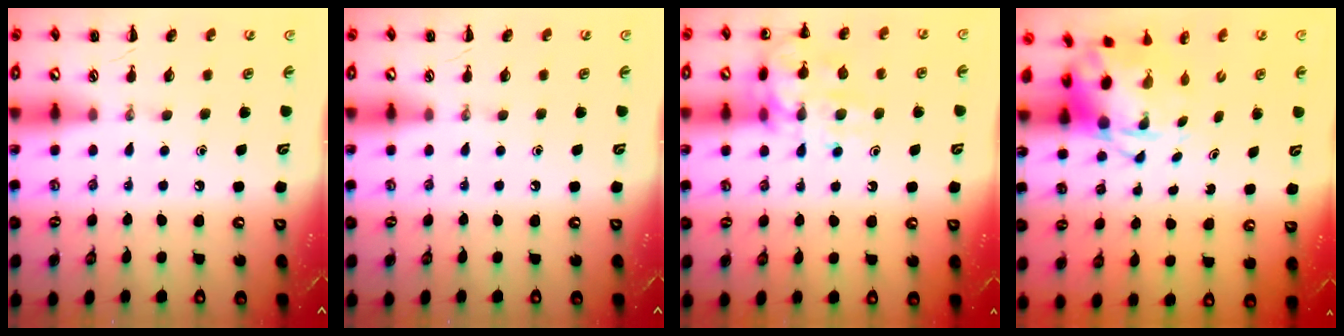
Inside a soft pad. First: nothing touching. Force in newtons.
{"total": 0.0}
{"total": 14.7, "press": 14.7, "slide": 1.5}
{"total": 4.3, "press": 4.1, "slide": 1.1}